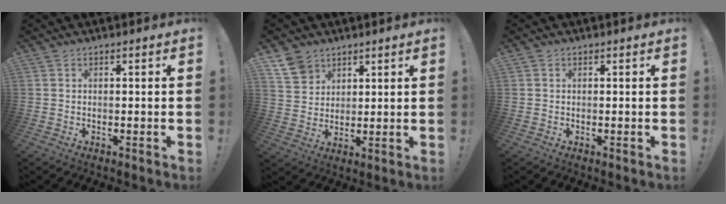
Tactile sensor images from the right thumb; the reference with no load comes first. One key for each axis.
{"total": 7.9, "fx": 5.4, "fy": 5.6, "fz": 1.5, "tx": -0.026, "ty": -0.036, "tz": 0.107}
{"total": 0.0}